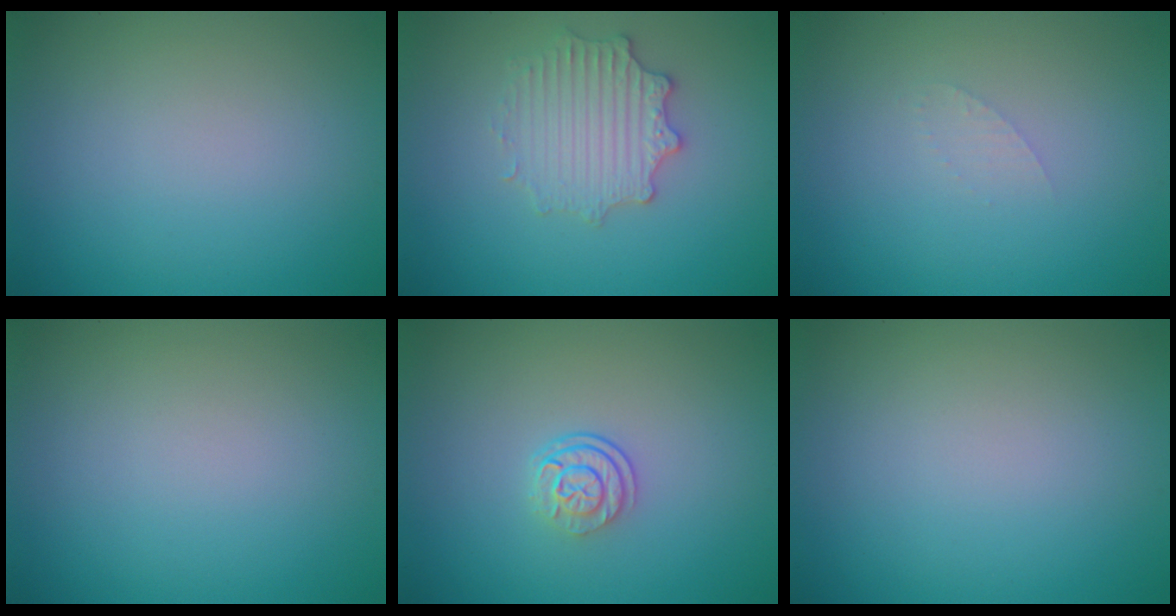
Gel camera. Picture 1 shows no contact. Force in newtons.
{"total": 2.9, "press": 2.9, "slide": 0.6}
{"total": 0.7, "press": 0.7, "slide": 0.1}
{"total": 0.0}
{"total": 2.5, "press": 1.8, "slide": 1.8}
{"total": 0.0}